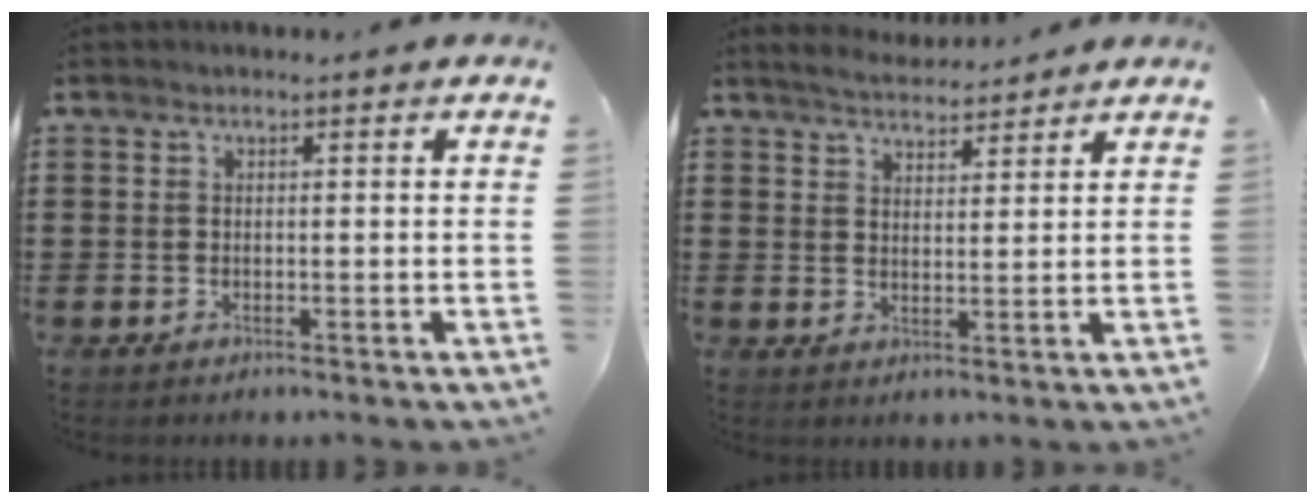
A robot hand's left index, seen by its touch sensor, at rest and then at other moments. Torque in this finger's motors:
{"motor_torque": [2.13, 0.01, -0.02, -0.03]}